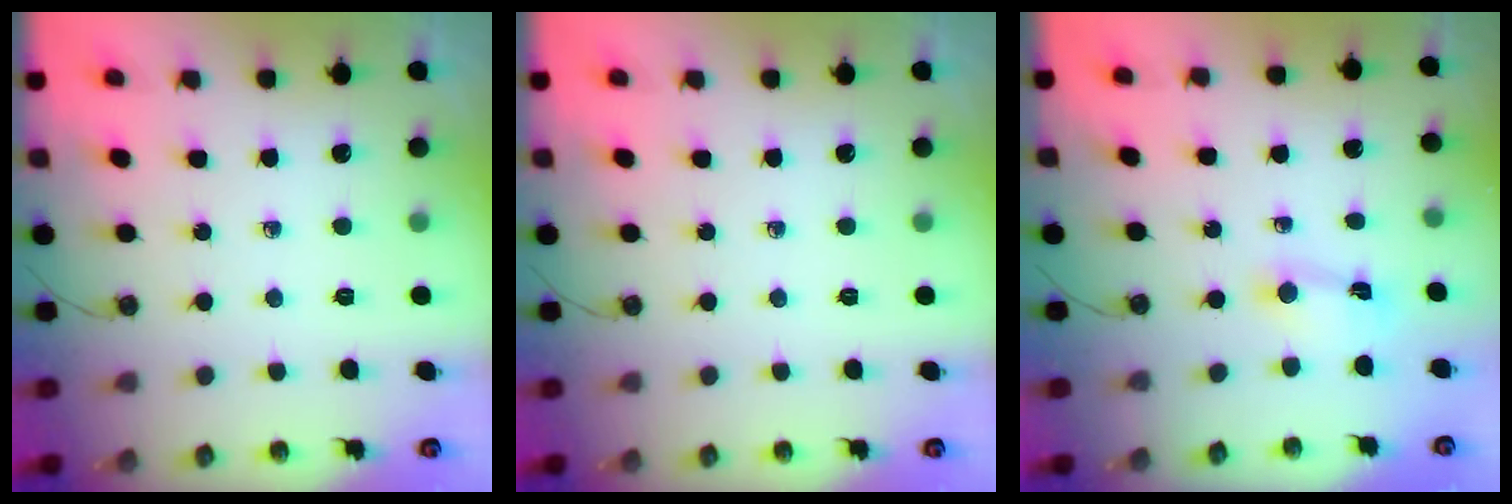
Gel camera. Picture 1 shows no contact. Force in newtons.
{"total": 0.0}
{"total": 2.0, "press": 2.0, "slide": 0.4}